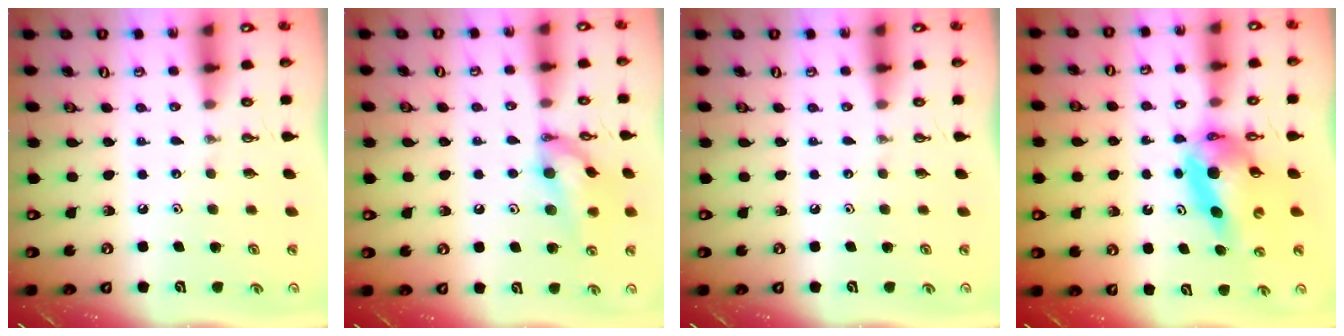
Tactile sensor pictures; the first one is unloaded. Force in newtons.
{"total": 14.2, "press": 13.4, "slide": 4.6}
{"total": 0.0}
{"total": 10.9, "press": 10.9, "slide": 1.1}